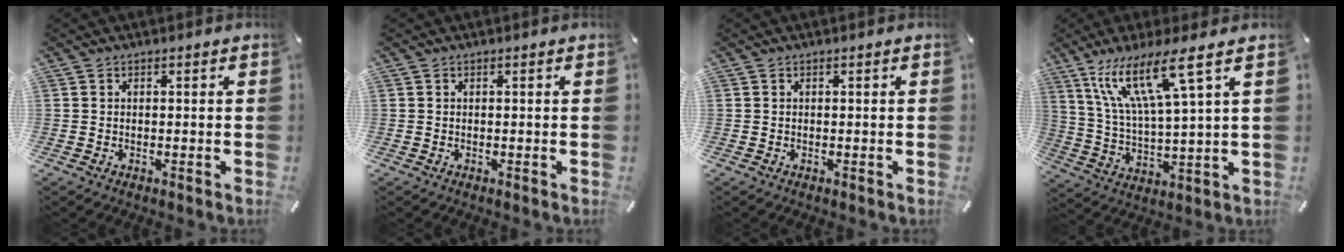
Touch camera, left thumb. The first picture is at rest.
{"total": 0.0}
{"total": 0.0}
{"total": 15.0, "force": [9.1, 1.9, 11.8], "torque": [-0.262, -0.031, 0.150]}